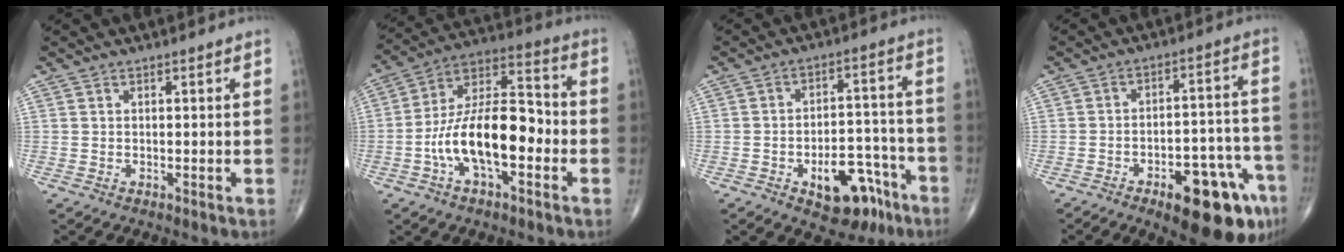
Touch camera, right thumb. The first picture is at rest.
{"total": 17.3, "force": [-4.3, 7.9, 14.8], "torque": [-0.253, 0.047, -0.082]}
{"total": 12.7, "force": [-6.7, 6.8, 8.3], "torque": [-0.080, 0.057, -0.087]}
{"total": 17.7, "force": [-9.5, 6.4, 13.5], "torque": [-0.126, 0.064, -0.120]}